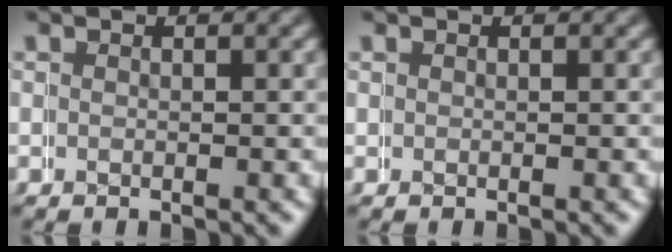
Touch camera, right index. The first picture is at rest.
{"total": 0.0}